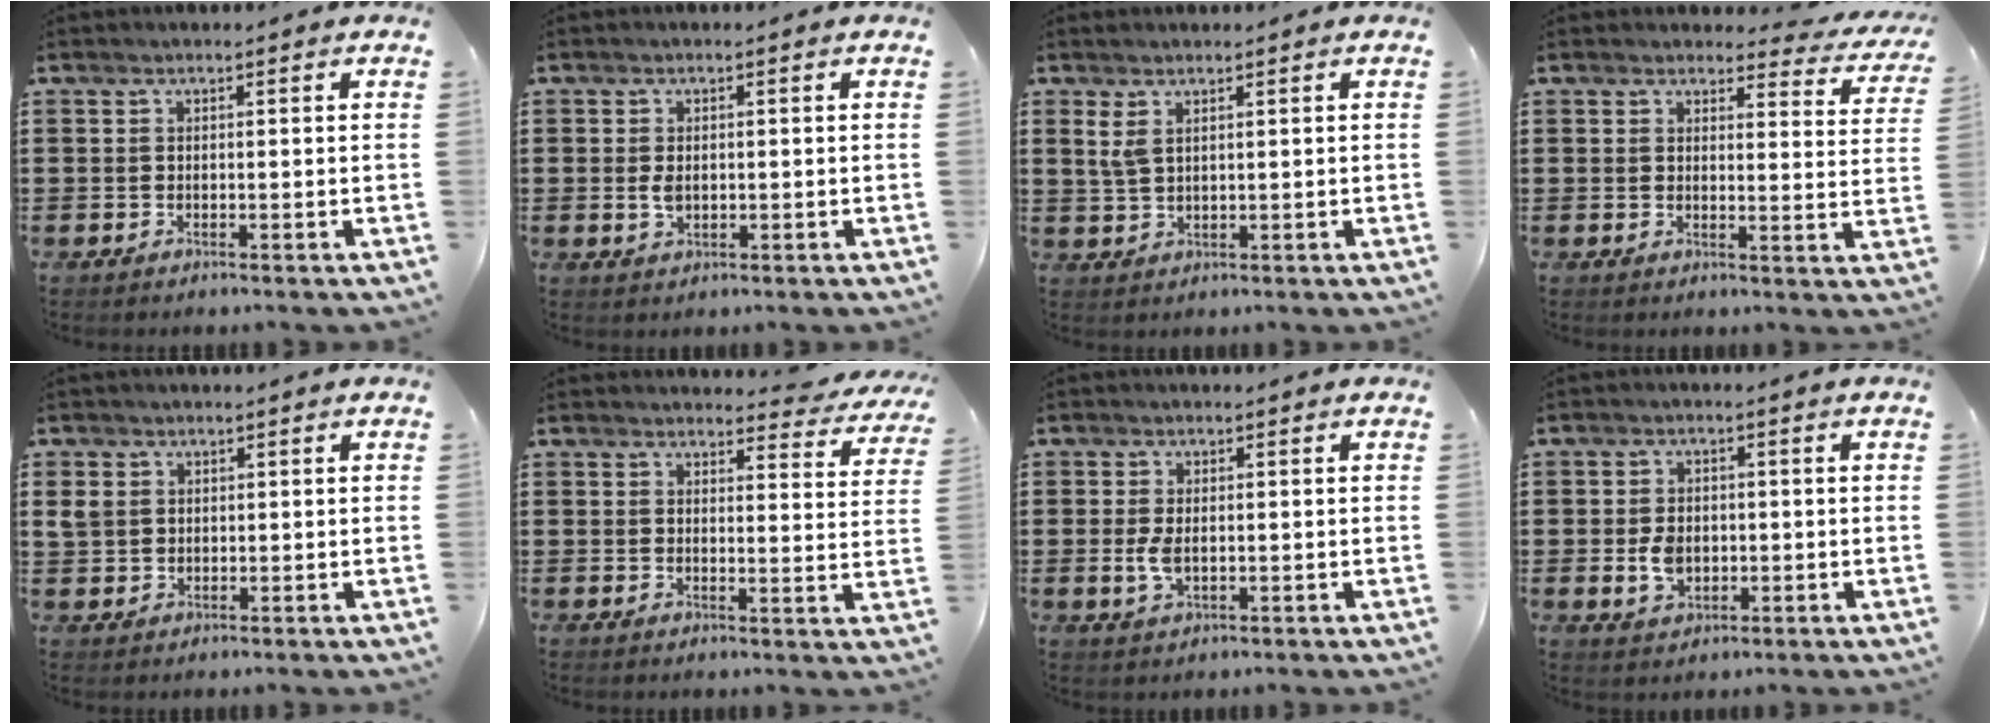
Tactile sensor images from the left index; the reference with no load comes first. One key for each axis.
{"total": 2.1, "fx": 0.1, "fy": 1.2, "fz": 1.7, "tx": -0.043, "ty": 0.001, "tz": -0.002}
{"total": 2.7, "fx": 1.2, "fy": 1.0, "fz": 2.2, "tx": -0.054, "ty": 0.000, "tz": 0.021}
{"total": 3.2, "fx": 3.0, "fy": 0.7, "fz": 0.9, "tx": -0.016, "ty": -0.016, "tz": 0.049}
{"total": 2.3, "fx": 0.8, "fy": 2.0, "fz": 1.0, "tx": -0.035, "ty": 0.006, "tz": 0.011}
{"total": 3.9, "fx": 3.7, "fy": 0.5, "fz": 1.1, "tx": -0.019, "ty": -0.019, "tz": 0.065}
{"total": 3.1, "fx": -0.1, "fy": 1.6, "fz": 2.7, "tx": -0.067, "ty": -0.002, "tz": -0.006}
{"total": 4.0, "fx": -0.4, "fy": 2.9, "fz": 2.8, "tx": -0.064, "ty": 0.003, "tz": -0.009}